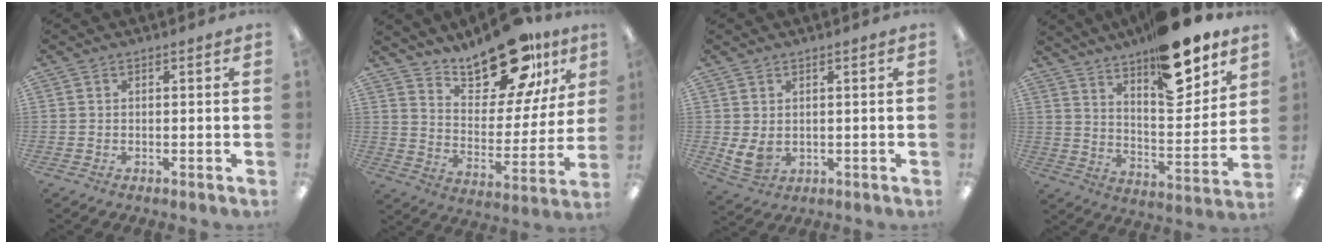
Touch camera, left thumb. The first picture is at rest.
{"total": 19.9, "force": [15.8, 7.5, 9.5], "torque": [-0.141, -0.112, 0.271]}
{"total": 4.7, "force": [1.5, 3.6, 2.5], "torque": [-0.053, -0.011, 0.030]}
{"total": 19.6, "force": [14.9, 7.1, 10.6], "torque": [-0.150, -0.102, 0.251]}